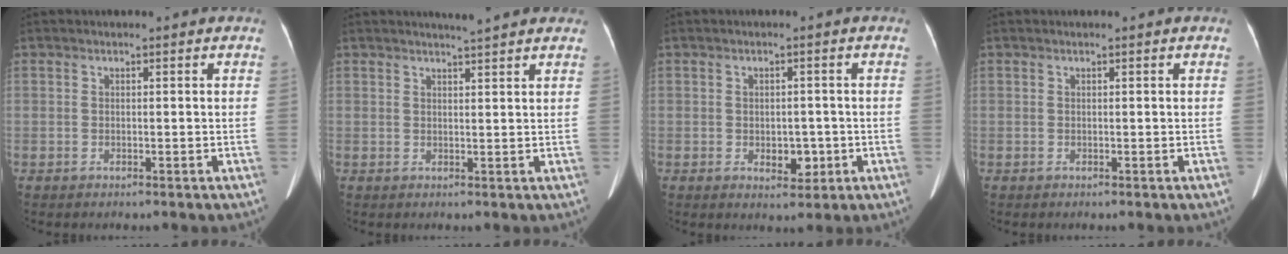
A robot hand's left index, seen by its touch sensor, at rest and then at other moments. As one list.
[{"total": 5.0, "force": [4.5, 0.0, 2.1], "torque": [-0.034, 0.011, 0.053]}, {"total": 3.4, "force": [-0.9, 2.2, 2.5], "torque": [-0.031, 0.002, -0.005]}, {"total": 0.0}]